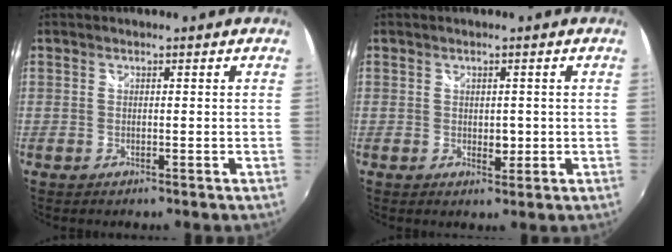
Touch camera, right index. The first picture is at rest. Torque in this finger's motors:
{"motor_torque": [-1.08, 1.06, 0.02, 0.00]}